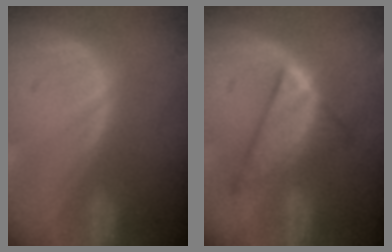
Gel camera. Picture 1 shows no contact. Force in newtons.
{"total": 7.9, "press": 7.9, "slide": 0.5}